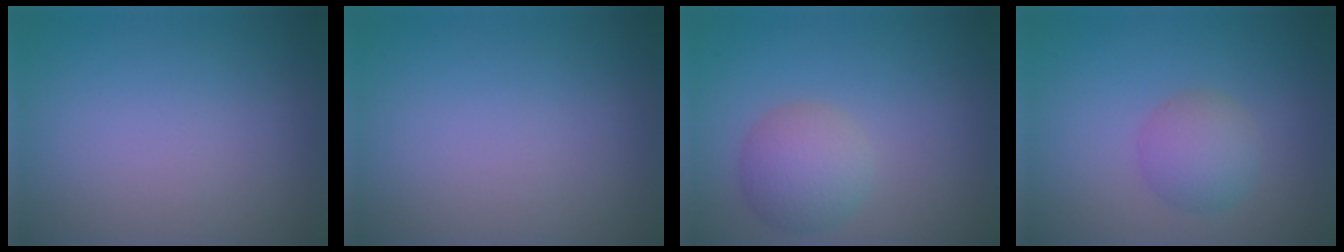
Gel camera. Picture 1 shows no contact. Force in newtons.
{"total": 0.0}
{"total": 3.7, "press": 3.7, "slide": 0.1}
{"total": 2.8, "press": 2.8, "slide": 0.1}